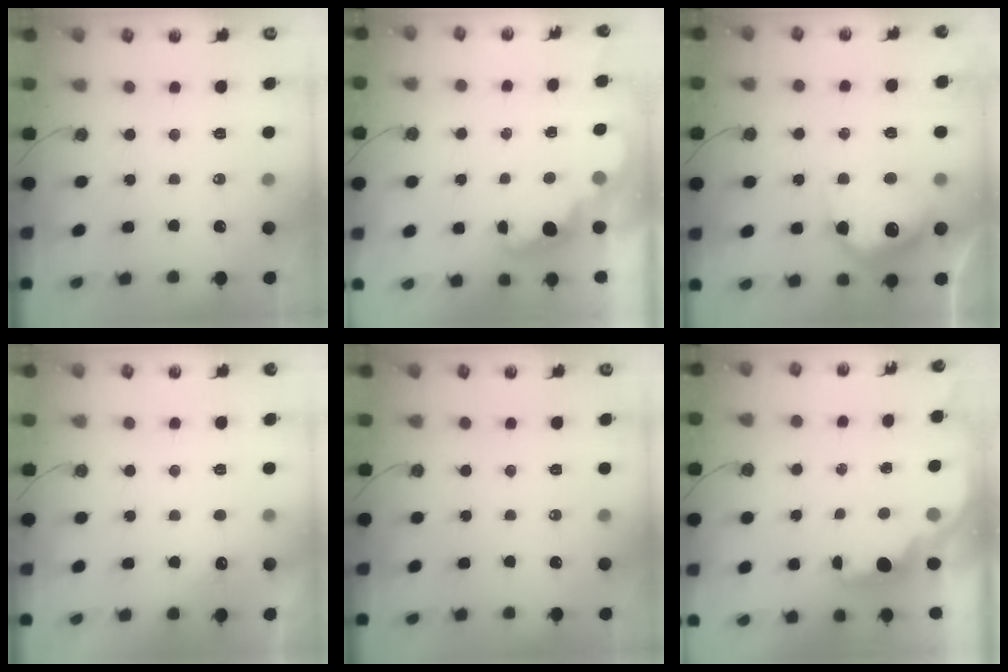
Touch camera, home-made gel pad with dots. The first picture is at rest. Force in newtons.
{"total": 2.3, "press": 2.2, "slide": 0.6}
{"total": 21.0, "press": 20.9, "slide": 1.3}
{"total": 4.4, "press": 4.2, "slide": 1.1}
{"total": 0.0}
{"total": 2.1, "press": 2.0, "slide": 0.6}